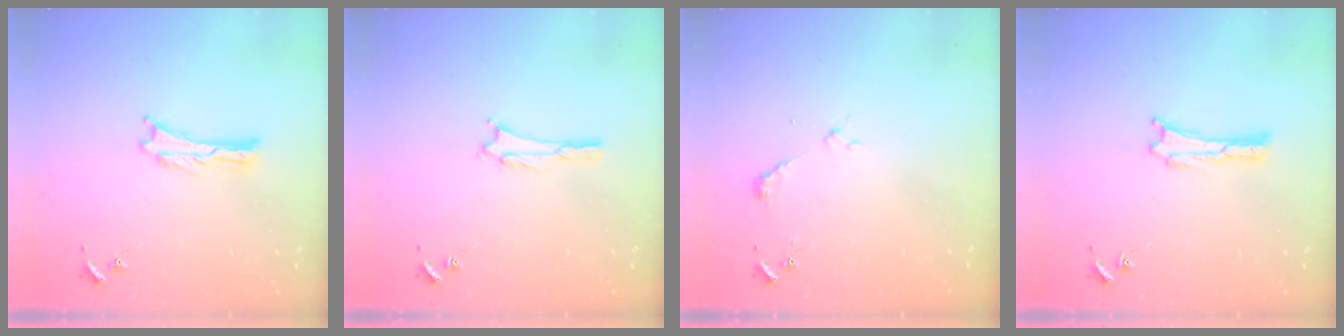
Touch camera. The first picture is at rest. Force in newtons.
{"total": 1.5, "press": 1.5, "slide": 0.3}
{"total": 2.3, "press": 2.3, "slide": 0.1}
{"total": 0.0}